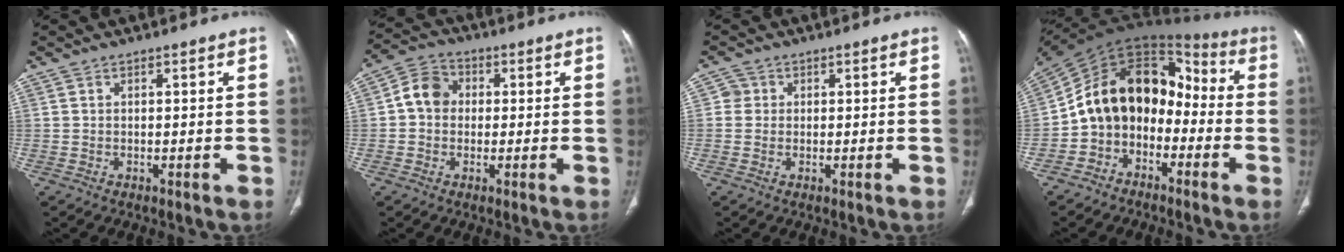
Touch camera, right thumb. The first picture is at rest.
{"total": 6.6, "force": [0.3, 5.7, 3.4], "torque": [-0.046, 0.019, -0.007]}
{"total": 2.2, "force": [0.3, 2.1, 0.4], "torque": [0.006, 0.004, 0.001]}
{"total": 15.5, "force": [-3.8, 11.7, 9.3], "torque": [-0.116, 0.095, -0.078]}